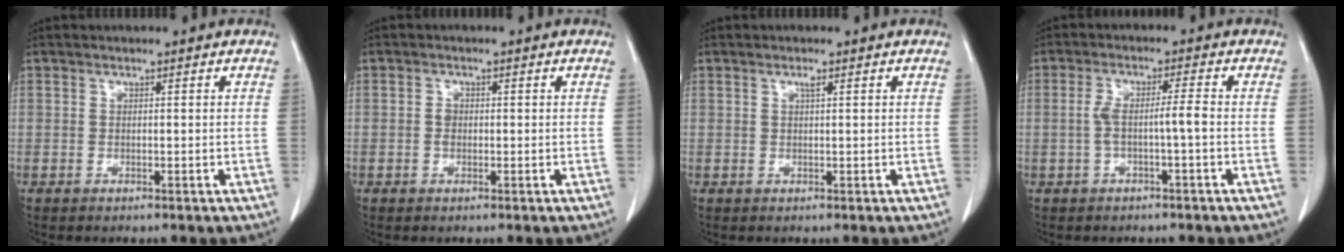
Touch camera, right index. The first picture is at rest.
{"total": 1.2, "force": [-0.2, 1.0, 0.7], "torque": [-0.013, 0.003, -0.004]}
{"total": 0.8, "force": [0.4, 0.0, 0.7], "torque": [-0.014, 0.001, 0.008]}
{"total": 3.9, "force": [-0.9, 0.0, 3.8], "torque": [-0.075, 0.015, -0.011]}